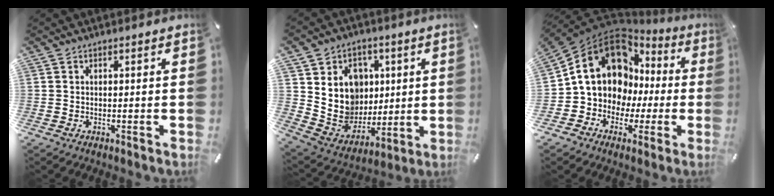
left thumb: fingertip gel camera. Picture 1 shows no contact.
{"total": 14.7, "force": [3.1, 13.6, 4.9], "torque": [-0.083, -0.016, 0.075]}
{"total": 16.4, "force": [3.2, 13.9, 8.1], "torque": [-0.151, -0.014, 0.070]}